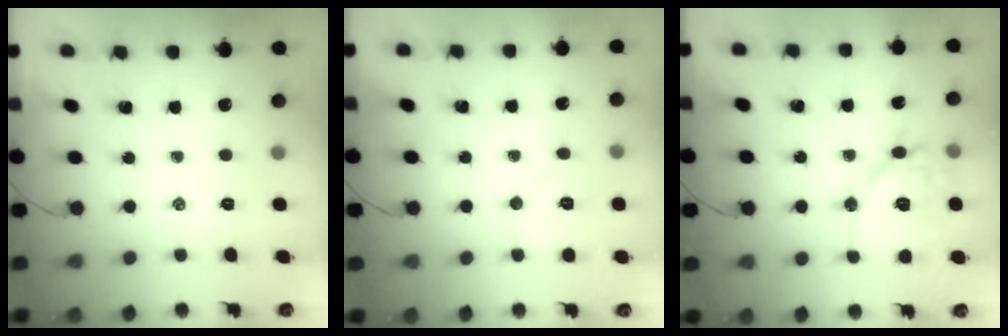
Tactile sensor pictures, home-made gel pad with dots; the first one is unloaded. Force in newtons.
{"total": 5.7, "press": 5.6, "slide": 1.1}
{"total": 13.6, "press": 13.6, "slide": 1.1}